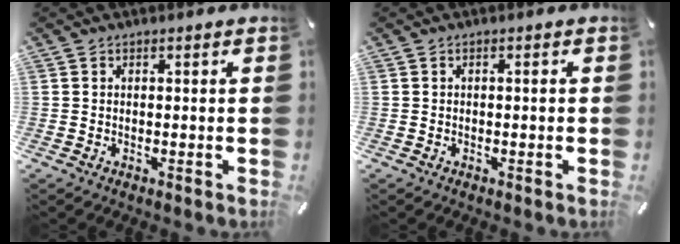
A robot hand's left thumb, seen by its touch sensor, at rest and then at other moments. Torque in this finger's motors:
{"motor_torque": [-0.05, -0.45, -0.11, 0.20, 0.00]}